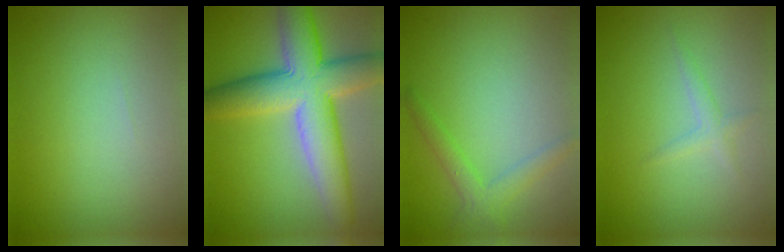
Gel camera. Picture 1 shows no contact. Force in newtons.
{"total": 9.9, "press": 9.9, "slide": 0.3}
{"total": 2.2, "press": 2.2, "slide": 0.0}
{"total": 1.2, "press": 1.2, "slide": 0.1}